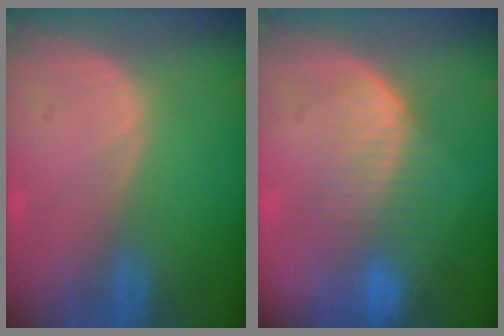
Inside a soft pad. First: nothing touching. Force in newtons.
{"total": 8.6, "press": 7.3, "slide": 4.4}